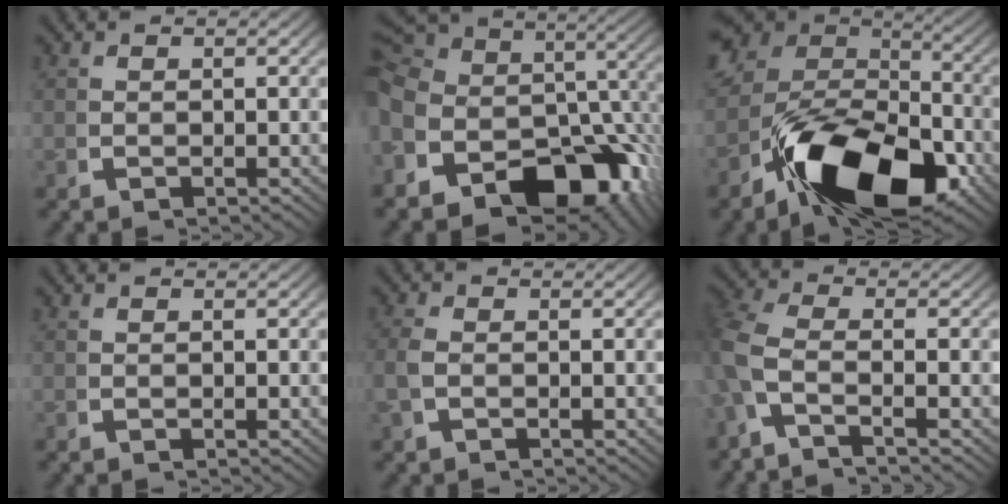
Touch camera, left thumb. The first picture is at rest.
{"total": 18.0, "force": [-0.4, 12.7, 12.8], "torque": [-0.225, -0.036, 0.000]}
{"total": 16.4, "force": [-4.0, 9.4, 12.8], "torque": [-0.240, -0.041, -0.051]}
{"total": 0.0}
{"total": 1.7, "force": [-0.3, 1.1, 1.3], "torque": [-0.043, -0.001, -0.001]}
{"total": 5.5, "force": [-0.6, 3.2, 4.4], "torque": [-0.120, -0.008, -0.015]}